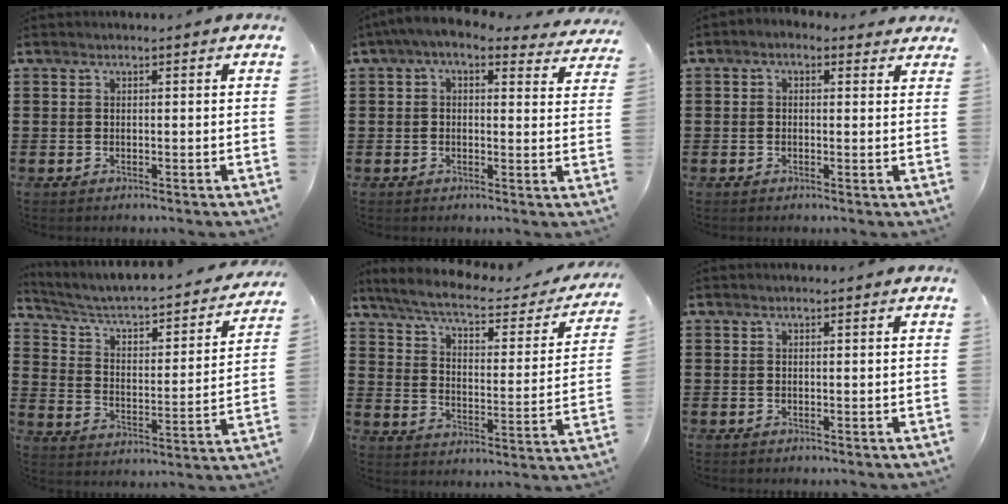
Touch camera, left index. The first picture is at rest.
{"total": 4.0, "force": [2.8, 1.1, 2.7], "torque": [-0.061, -0.009, 0.048]}
{"total": 1.1, "force": [0.1, 0.9, 0.7], "torque": [-0.016, 0.006, 0.000]}
{"total": 3.3, "force": [2.6, 1.1, 1.7], "torque": [-0.052, -0.029, 0.031]}
{"total": 5.8, "force": [4.8, 0.8, 3.2], "torque": [-0.084, -0.030, 0.076]}
{"total": 0.0}